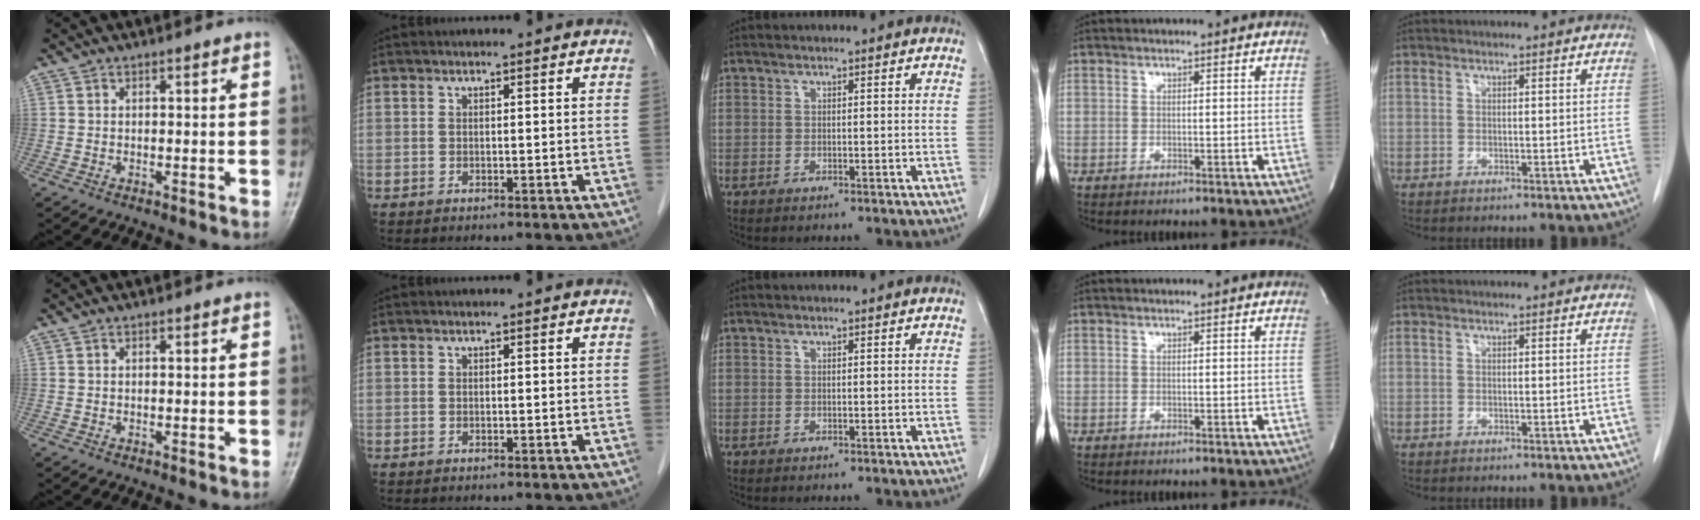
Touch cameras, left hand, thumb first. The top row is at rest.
{}